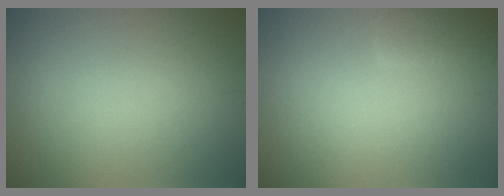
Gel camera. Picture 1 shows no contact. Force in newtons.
{"total": 1.7, "press": 1.7, "slide": 0.2}